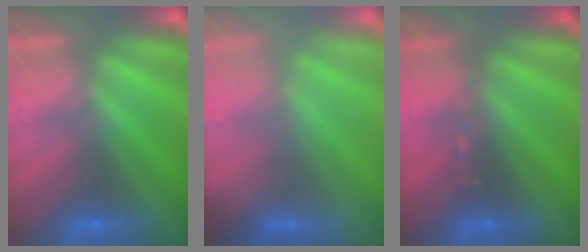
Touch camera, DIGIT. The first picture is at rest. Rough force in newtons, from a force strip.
{"total": 2.7}
{"total": 2.4}